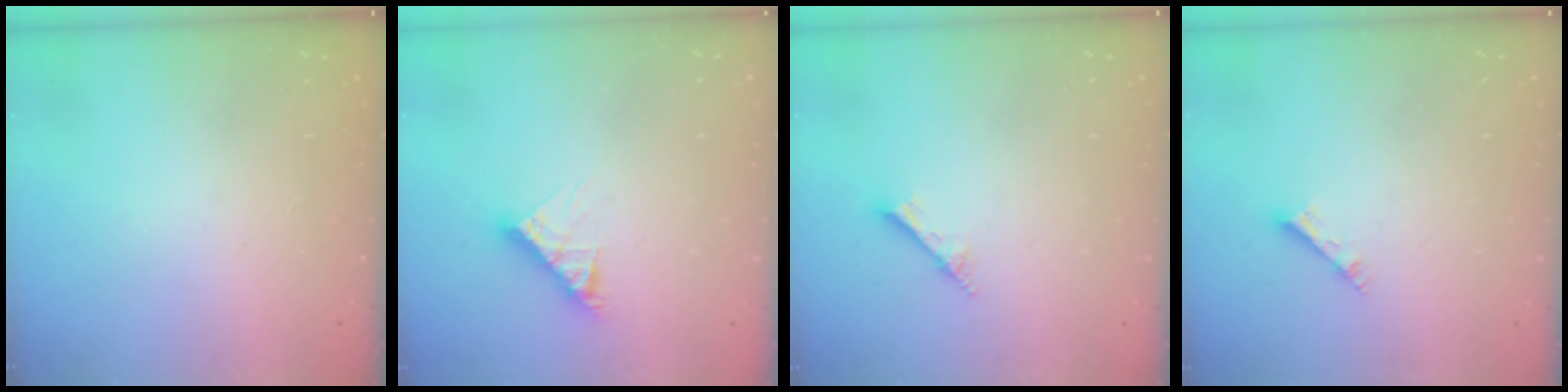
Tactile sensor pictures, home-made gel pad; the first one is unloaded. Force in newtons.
{"total": 8.3, "press": 8.3, "slide": 0.5}
{"total": 2.5, "press": 2.5, "slide": 0.2}
{"total": 2.6, "press": 2.5, "slide": 0.2}